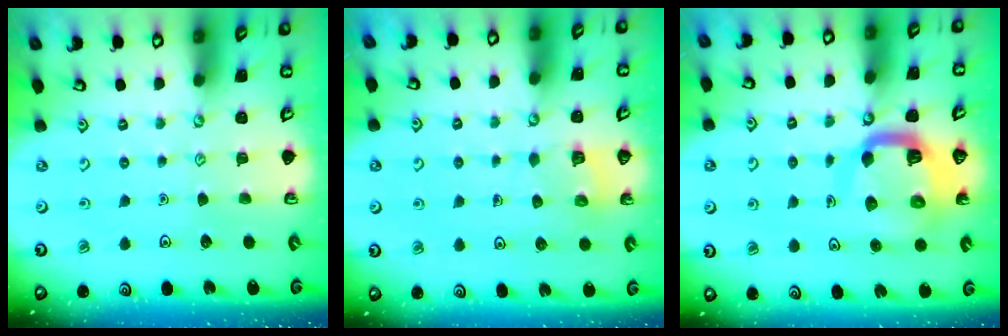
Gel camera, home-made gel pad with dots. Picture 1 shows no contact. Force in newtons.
{"total": 4.7, "press": 4.7, "slide": 0.3}
{"total": 11.3, "press": 11.2, "slide": 1.3}